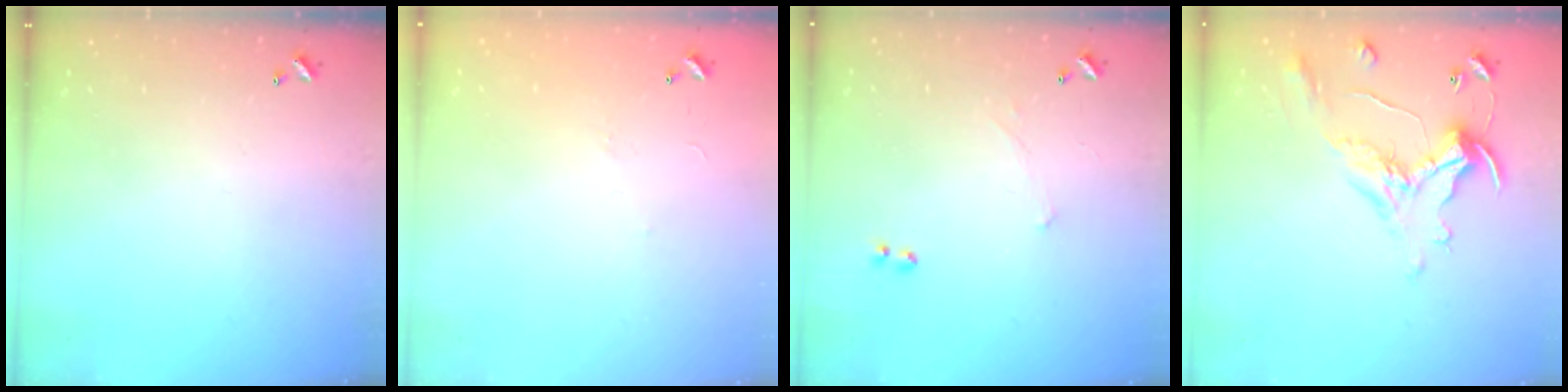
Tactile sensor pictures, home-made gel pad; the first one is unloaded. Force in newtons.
{"total": 7.1, "press": 7.0, "slide": 0.7}
{"total": 1.7, "press": 1.7, "slide": 0.4}
{"total": 1.8, "press": 1.5, "slide": 1.1}